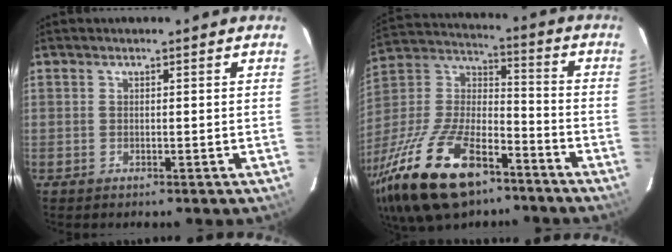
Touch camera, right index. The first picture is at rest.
{"total": 28.7, "force": [-17.5, 12.9, 18.7], "torque": [-0.397, -0.027, -0.298]}